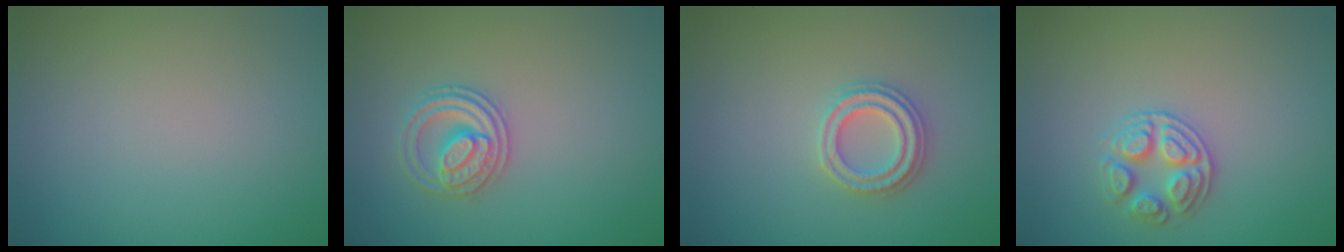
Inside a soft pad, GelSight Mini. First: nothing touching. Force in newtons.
{"total": 2.6, "press": 2.6, "slide": 0.5}
{"total": 2.4, "press": 2.4, "slide": 0.2}
{"total": 2.6, "press": 2.6, "slide": 0.6}